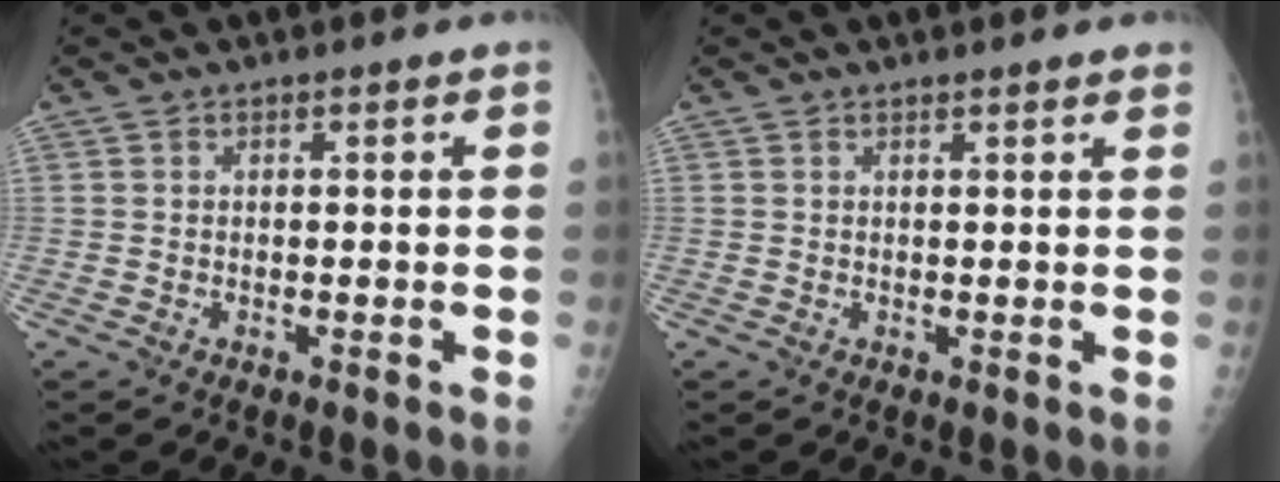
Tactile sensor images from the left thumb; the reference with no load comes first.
{"total": 1.8, "force": [1.6, 0.2, 0.9], "torque": [-0.004, 0.000, 0.018]}